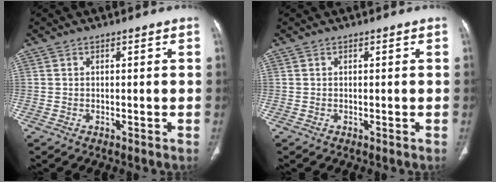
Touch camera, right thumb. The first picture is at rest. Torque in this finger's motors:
{"motor_torque": [0.01, 0.01, 0.00, 0.00, 0.00]}